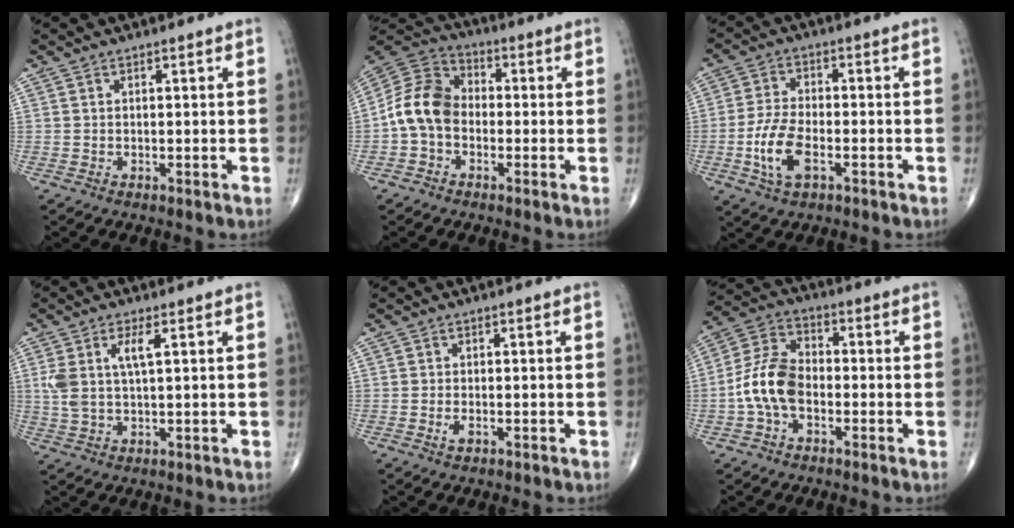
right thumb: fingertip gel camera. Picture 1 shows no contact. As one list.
[{"total": 10.6, "force": [-1.7, 8.0, 6.8], "torque": [-0.120, 0.033, -0.049]}, {"total": 8.5, "force": [-2.8, 4.2, 6.9], "torque": [-0.149, 0.011, -0.054]}, {"total": 6.2, "force": [1.8, 2.0, 5.5], "torque": [-0.130, -0.003, 0.042]}, {"total": 1.4, "force": [-0.5, 0.7, 1.1], "torque": [-0.024, -0.001, -0.009]}, {"total": 10.1, "force": [-2.3, 6.3, 7.5], "torque": [-0.146, 0.034, -0.056]}]